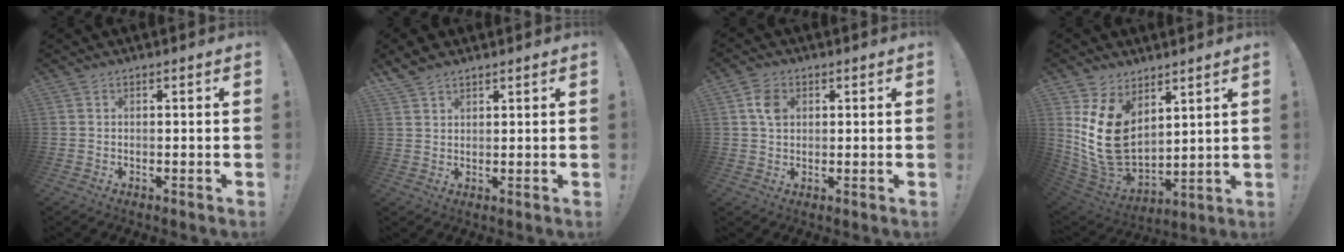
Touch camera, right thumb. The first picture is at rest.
{"total": 3.8, "force": [3.2, 1.6, 1.3], "torque": [-0.013, -0.019, 0.059]}
{"total": 5.0, "force": [1.4, 3.7, 3.1], "torque": [-0.041, 0.000, 0.026]}
{"total": 16.6, "force": [4.8, 11.4, 11.1], "torque": [-0.229, -0.039, 0.099]}